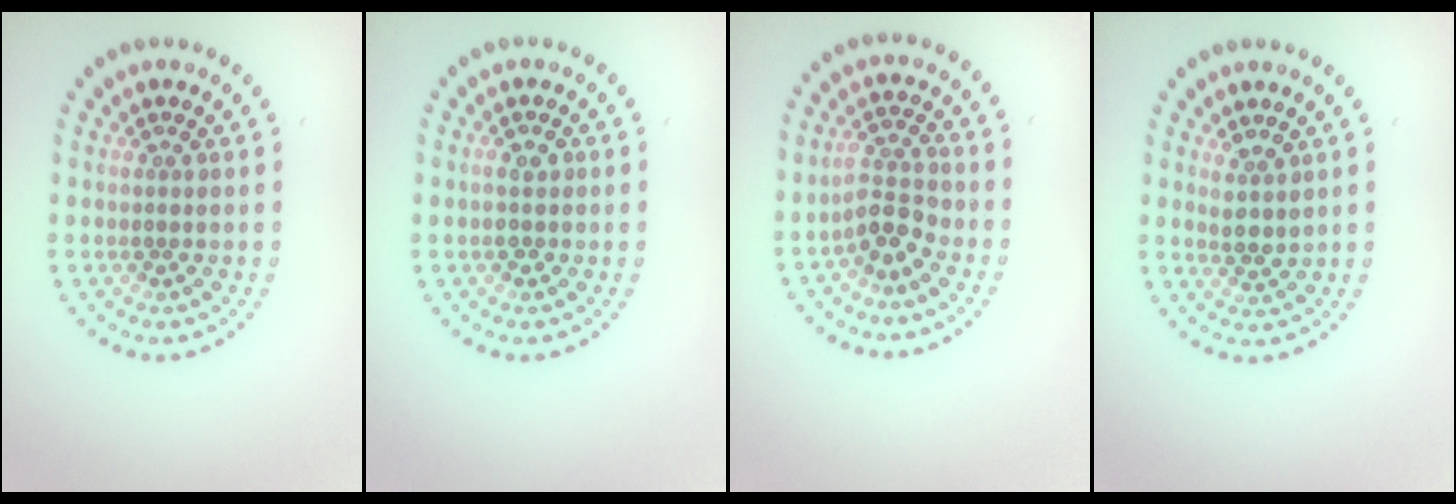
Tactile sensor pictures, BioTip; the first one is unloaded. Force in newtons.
{"total": 1.6, "press": 1.5, "slide": 0.3}
{"total": 2.9, "press": 2.6, "slide": 1.4}
{"total": 2.1, "press": 1.6, "slide": 1.3}